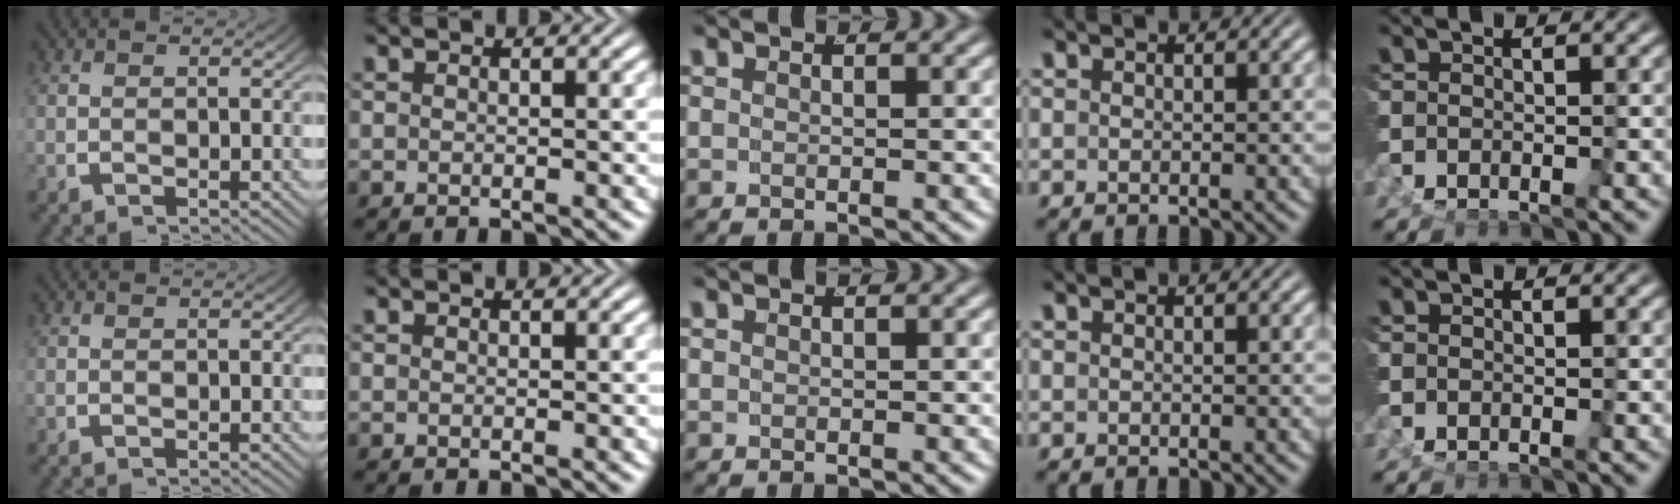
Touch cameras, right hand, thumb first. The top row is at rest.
{}